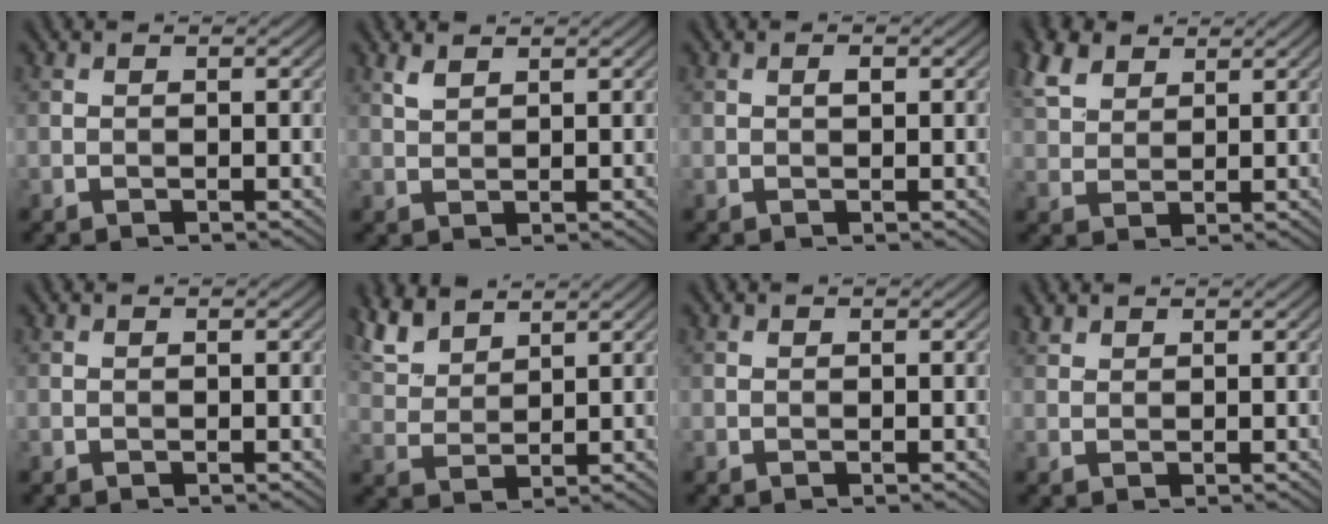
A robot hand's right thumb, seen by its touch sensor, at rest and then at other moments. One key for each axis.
{"total": 1.6, "fx": 1.3, "fy": 0.4, "fz": 0.9, "tx": -0.031, "ty": 0.003, "tz": 0.032}
{"total": 0.7, "fx": 0.1, "fy": 0.2, "fz": 0.6, "tx": -0.012, "ty": 0.002, "tz": 0.001}
{"total": 5.3, "fx": 3.3, "fy": 3.0, "fz": 2.8, "tx": -0.074, "ty": 0.010, "tz": 0.070}
{"total": 0.0}
{"total": 5.8, "fx": 4.7, "fy": 1.9, "fz": 2.7, "tx": -0.076, "ty": 0.014, "tz": 0.104}
{"total": 0.0}
{"total": 1.1, "fx": 1.0, "fy": 0.4, "fz": 0.3, "tx": -0.012, "ty": 0.005, "tz": 0.025}